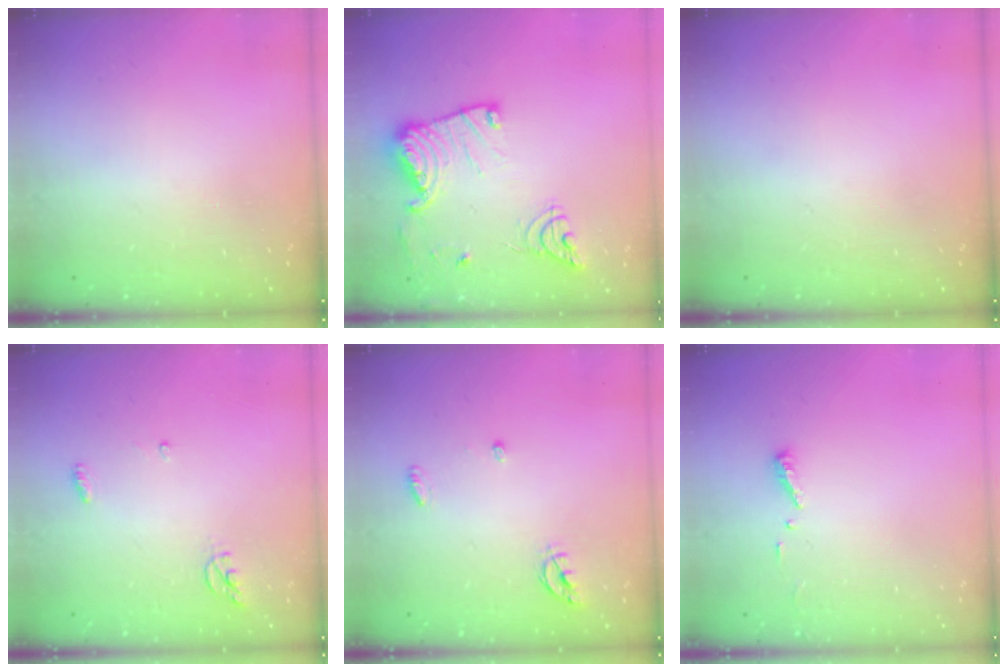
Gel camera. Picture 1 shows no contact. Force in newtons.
{"total": 17.8, "press": 17.8, "slide": 1.6}
{"total": 0.0}
{"total": 4.9, "press": 4.9, "slide": 0.2}
{"total": 5.1, "press": 5.1, "slide": 0.6}
{"total": 3.7, "press": 3.7, "slide": 0.2}